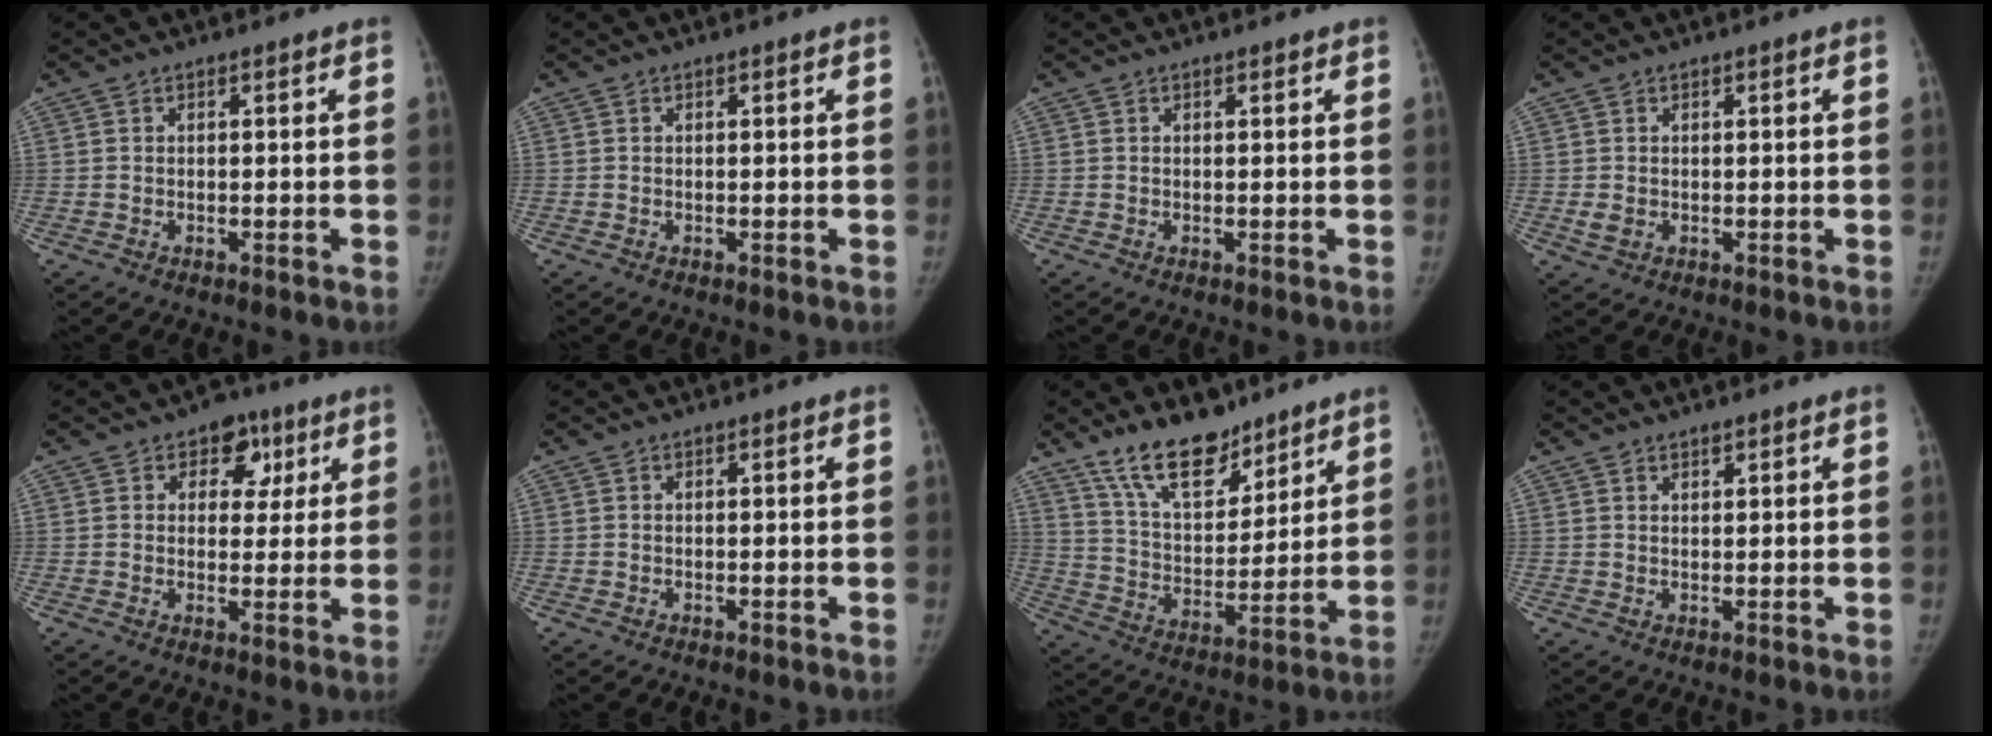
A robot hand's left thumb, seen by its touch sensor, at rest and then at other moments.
{"total": 0.0}
{"total": 0.0}
{"total": 1.7, "force": [-0.1, 1.3, 1.0], "torque": [-0.018, -0.002, 0.003]}
{"total": 6.9, "force": [3.2, 5.1, 3.3], "torque": [0.000, -0.006, 0.038]}
{"total": 0.0}
{"total": 14.8, "force": [11.0, 6.7, 7.2], "torque": [-0.085, -0.071, 0.202]}
{"total": 1.3, "force": [1.0, 0.5, 0.5], "torque": [-0.002, -0.007, 0.017]}